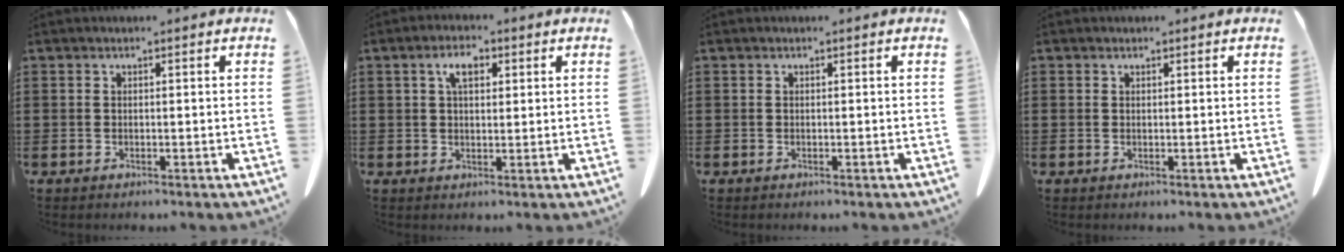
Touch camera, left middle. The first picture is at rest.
{"total": 3.9, "force": [1.6, 1.7, 3.1], "torque": [-0.059, 0.008, 0.025]}
{"total": 0.0}
{"total": 0.6, "force": [0.4, 0.4, 0.0], "torque": [-0.002, 0.002, 0.008]}